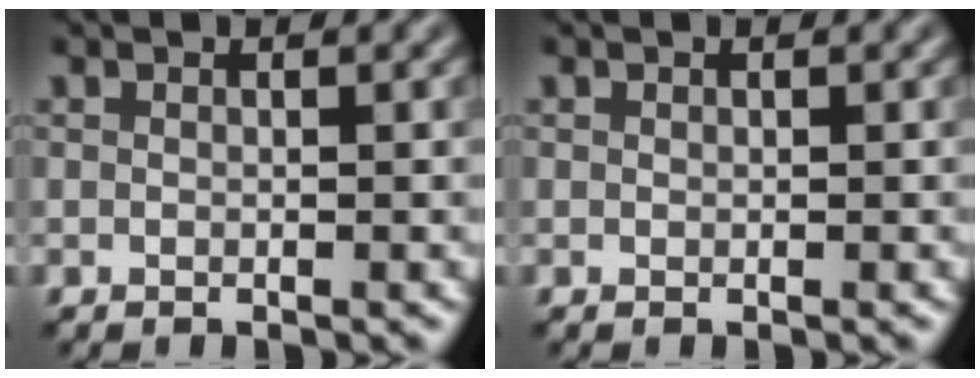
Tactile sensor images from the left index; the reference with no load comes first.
{"total": 0.0}